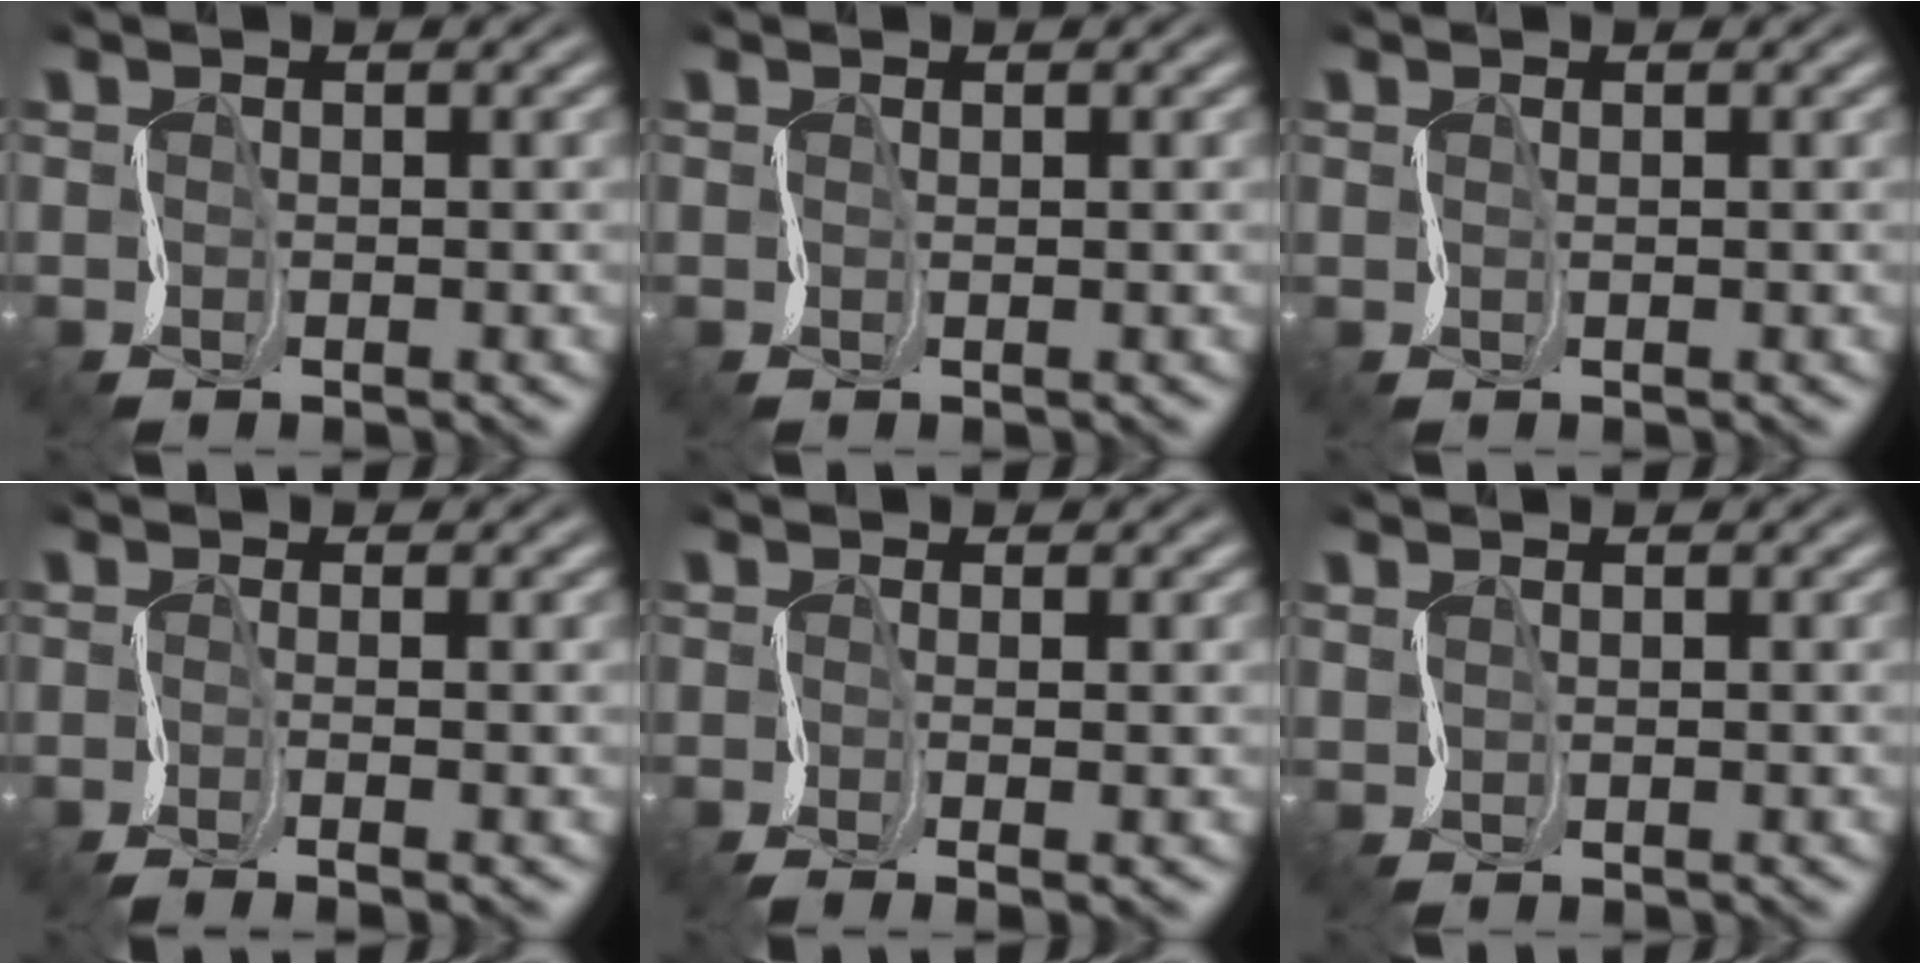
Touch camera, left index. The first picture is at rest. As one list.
[{"total": 0.6, "force": [0.6, 0.0, 0.0], "torque": [0.003, 0.005, 0.012]}, {"total": 0.6, "force": [0.6, 0.0, 0.1], "torque": [0.002, 0.004, 0.012]}, {"total": 2.2, "force": [-0.8, 0.5, 1.9], "torque": [-0.024, -0.005, -0.017]}, {"total": 2.1, "force": [-0.4, 0.6, 2.0], "torque": [-0.026, -0.007, -0.008]}, {"total": 0.8, "force": [0.7, -0.2, -0.3], "torque": [0.000, 0.003, 0.019]}]